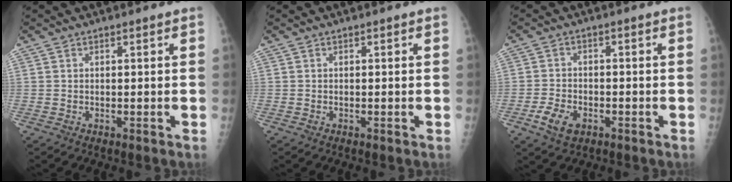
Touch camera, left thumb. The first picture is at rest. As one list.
[{"total": 0.0}, {"total": 5.3, "force": [-2.6, 3.3, 3.1], "torque": [-0.057, 0.009, -0.046]}]